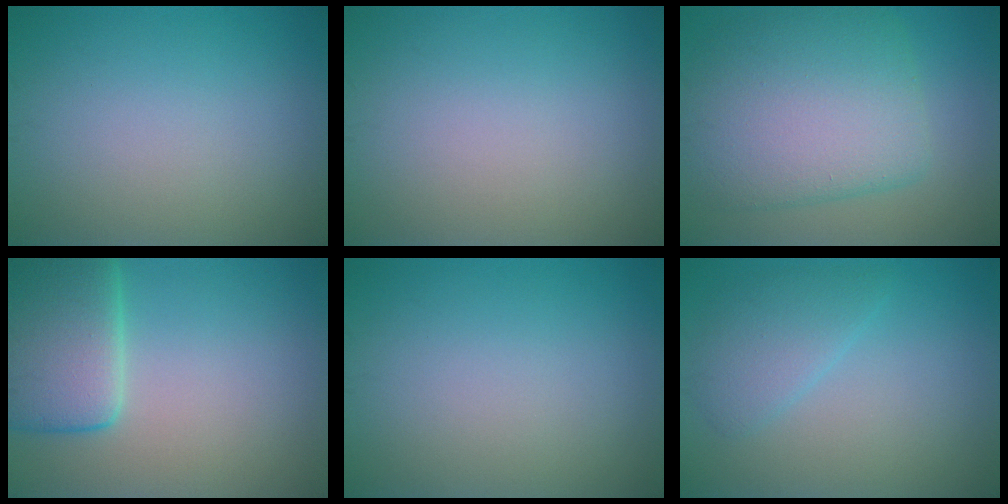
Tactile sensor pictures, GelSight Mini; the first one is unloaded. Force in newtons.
{"total": 0.0}
{"total": 9.3, "press": 9.3, "slide": 0.2}
{"total": 7.4, "press": 7.4, "slide": 0.5}
{"total": 0.0}
{"total": 2.7, "press": 2.7, "slide": 0.1}